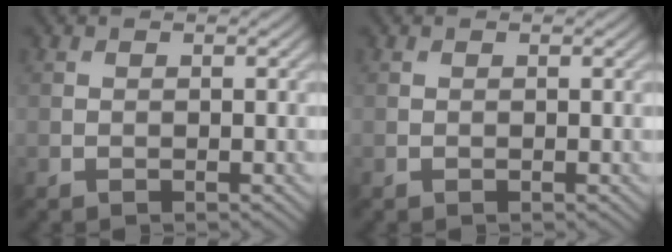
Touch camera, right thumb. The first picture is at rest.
{"total": 0.0}